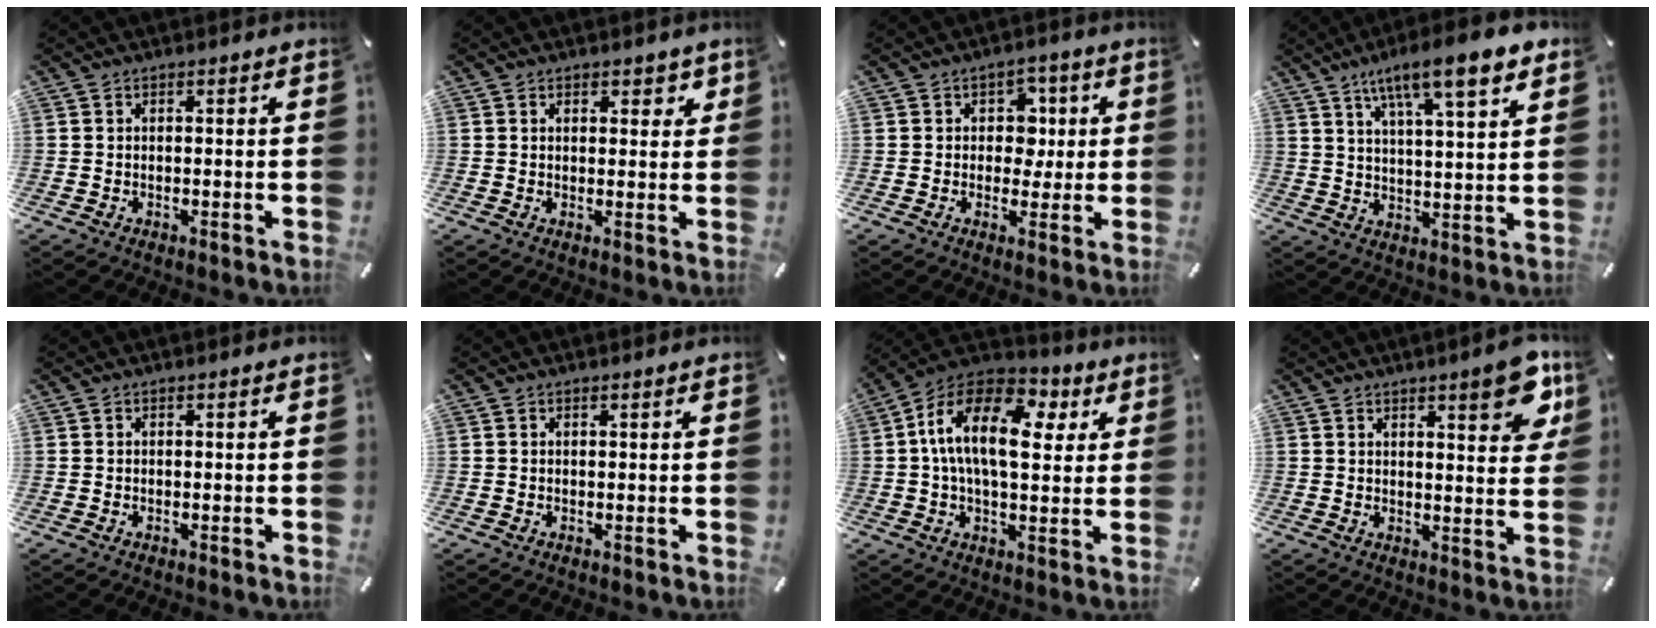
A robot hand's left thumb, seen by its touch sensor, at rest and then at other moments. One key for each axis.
{"total": 2.8, "fx": 1.5, "fy": 1.8, "fz": 1.4, "tx": -0.006, "ty": -0.002, "tz": 0.021}
{"total": 6.5, "fx": 0.9, "fy": 5.6, "fz": 3.2, "tx": -0.036, "ty": 0.002, "tz": 0.010}
{"total": 12.2, "fx": 8.6, "fy": 2.4, "fz": 8.3, "tx": -0.140, "ty": -0.040, "tz": 0.143}
{"total": 0.0}
{"total": 0.0}
{"total": 17.0, "fx": 4.2, "fy": 9.4, "fz": 13.6, "tx": -0.255, "ty": -0.005, "tz": 0.066}
{"total": 10.3, "fx": 6.0, "fy": 3.5, "fz": 7.6, "tx": -0.082, "ty": -0.038, "tz": 0.095}